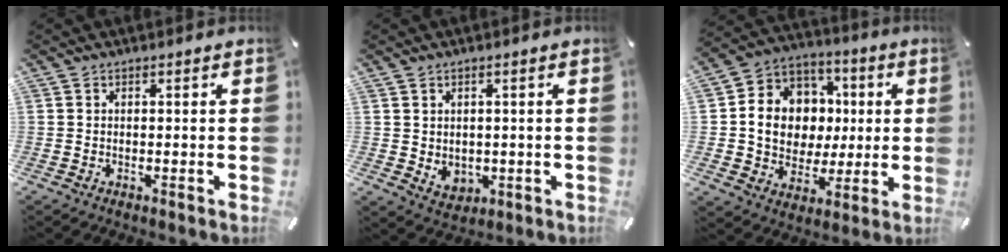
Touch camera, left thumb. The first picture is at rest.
{"total": 3.7, "force": [0.8, 3.5, 0.9], "torque": [-0.006, -0.005, 0.017]}
{"total": 13.1, "force": [0.3, 12.0, 5.2], "torque": [-0.097, 0.003, 0.014]}